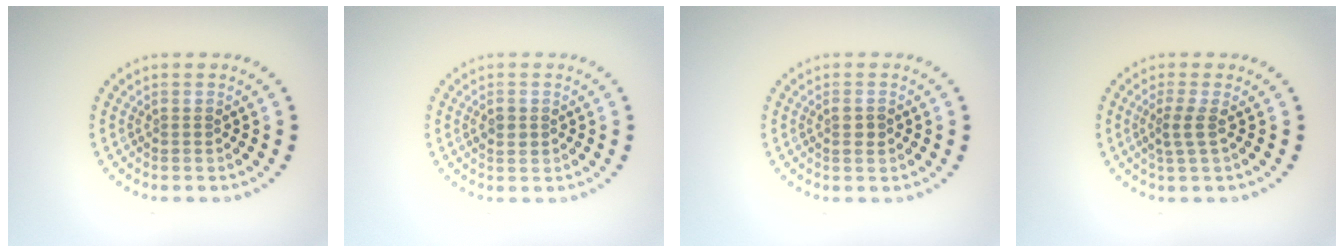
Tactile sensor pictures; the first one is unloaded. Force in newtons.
{"total": 0.9, "press": 0.9, "slide": 0.0}
{"total": 1.2, "press": 1.1, "slide": 0.4}
{"total": 1.9, "press": 1.4, "slide": 1.4}